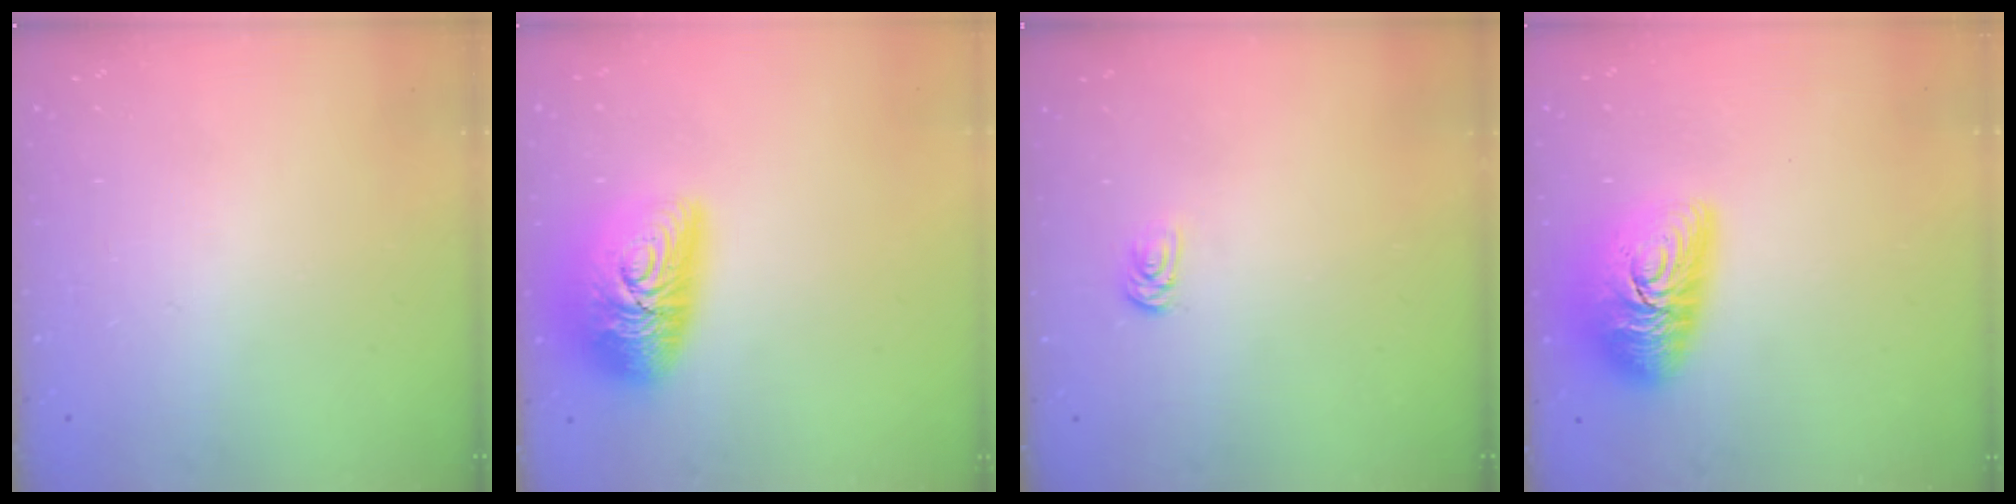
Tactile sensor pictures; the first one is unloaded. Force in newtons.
{"total": 17.7, "press": 17.7, "slide": 1.2}
{"total": 2.1, "press": 2.1, "slide": 0.2}
{"total": 15.8, "press": 15.8, "slide": 1.0}